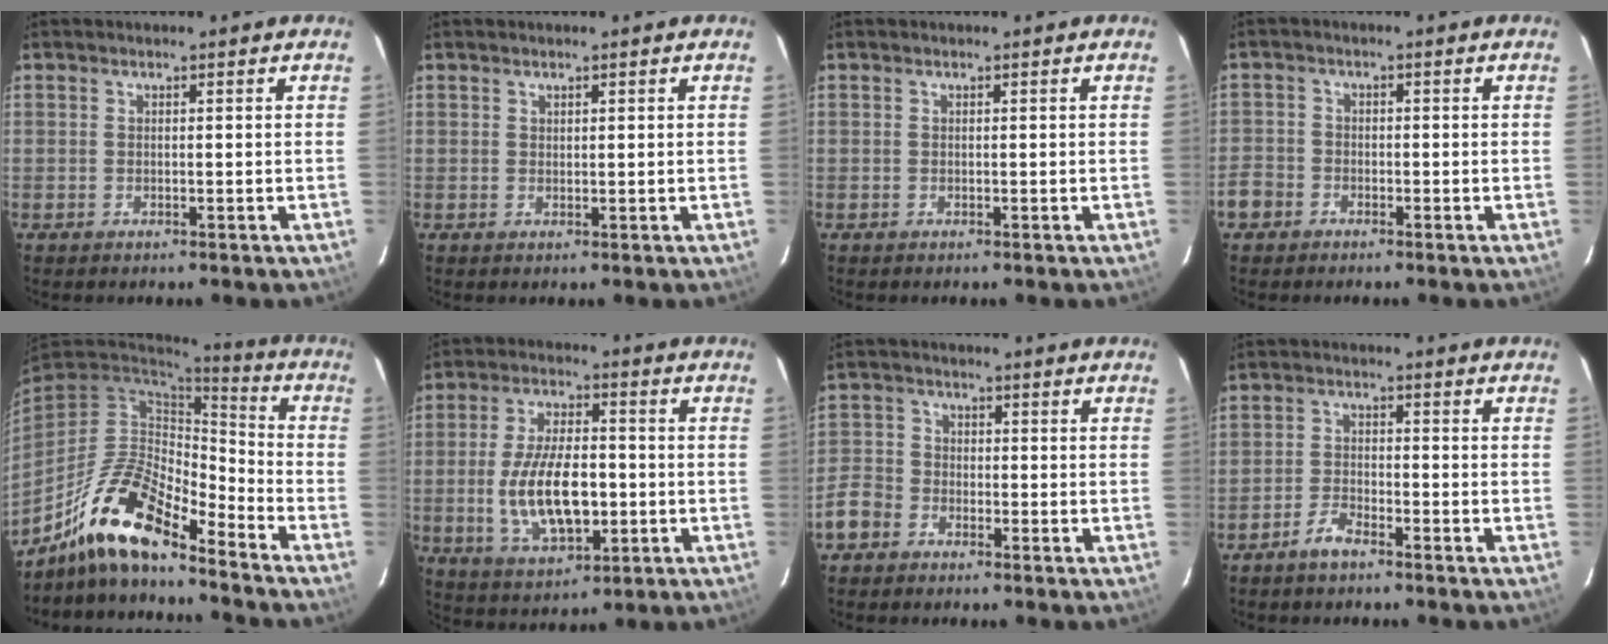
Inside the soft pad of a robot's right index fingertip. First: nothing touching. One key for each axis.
{"total": 0.7, "fx": 0.6, "fy": 0.3, "fz": 0.2, "tx": -0.003, "ty": 0.002, "tz": 0.011}
{"total": 0.0}
{"total": 5.5, "fx": -2.9, "fy": 4.5, "fz": 1.1, "tx": -0.029, "ty": 0.020, "tz": -0.057}
{"total": 16.1, "fx": -11.7, "fy": 4.4, "fz": 10.1, "tx": -0.203, "ty": -0.008, "tz": -0.226}
{"total": 14.1, "fx": -2.2, "fy": 6.4, "fz": 12.3, "tx": -0.243, "ty": -0.004, "tz": -0.029}
{"total": 6.0, "fx": -3.6, "fy": 4.5, "fz": 1.7, "tx": -0.037, "ty": 0.019, "tz": -0.079}
{"total": 3.7, "fx": -3.1, "fy": 1.1, "fz": 1.8, "tx": -0.051, "ty": 0.007, "tz": -0.062}